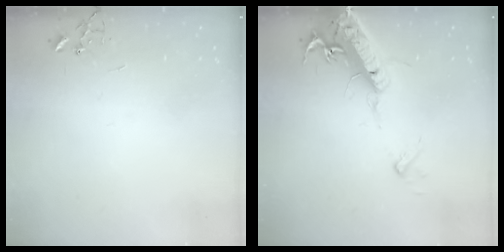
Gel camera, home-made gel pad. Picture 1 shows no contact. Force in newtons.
{"total": 18.9, "press": 18.5, "slide": 3.9}